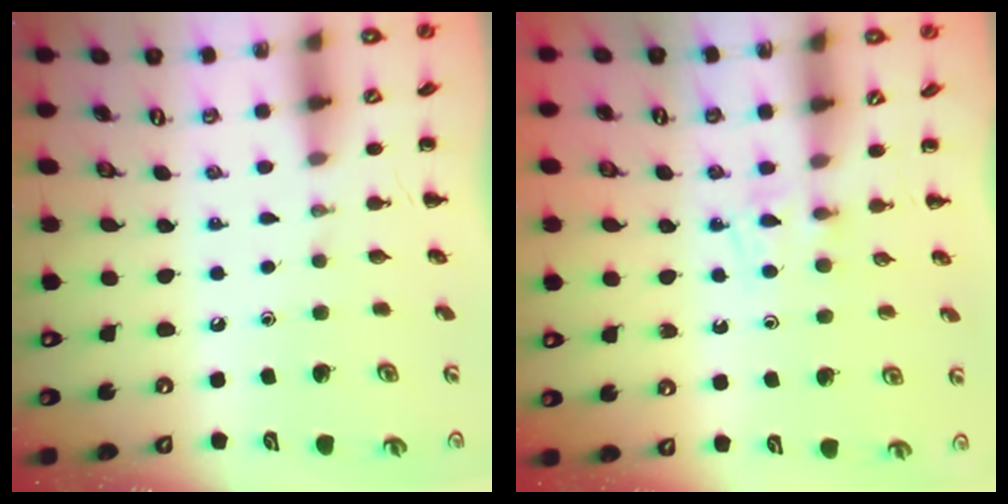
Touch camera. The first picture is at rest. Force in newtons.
{"total": 3.0, "press": 2.8, "slide": 1.1}